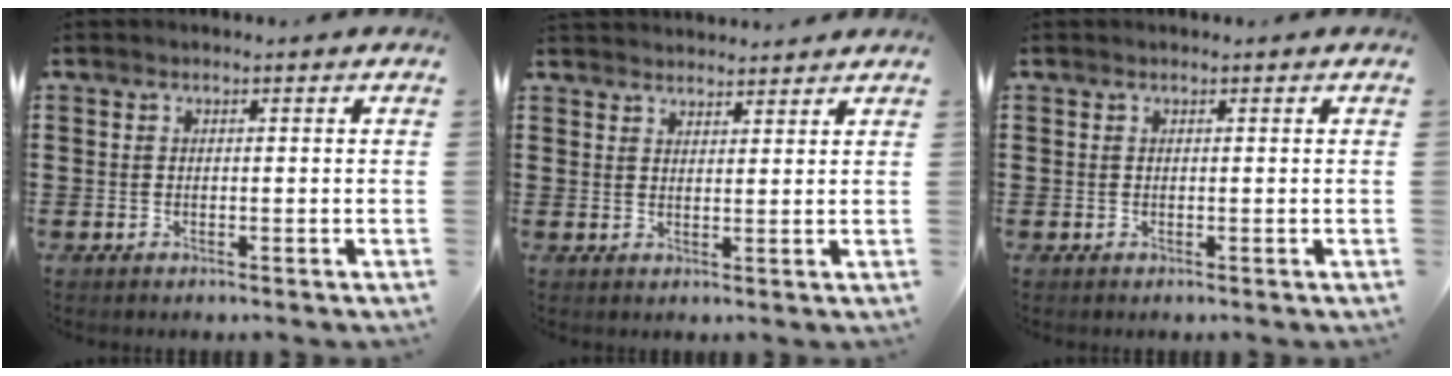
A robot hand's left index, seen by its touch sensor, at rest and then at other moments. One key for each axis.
{"total": 2.4, "fx": 2.4, "fy": 0.1, "fz": -0.2, "tx": -0.003, "ty": -0.007, "tz": 0.047}
{"total": 0.0}